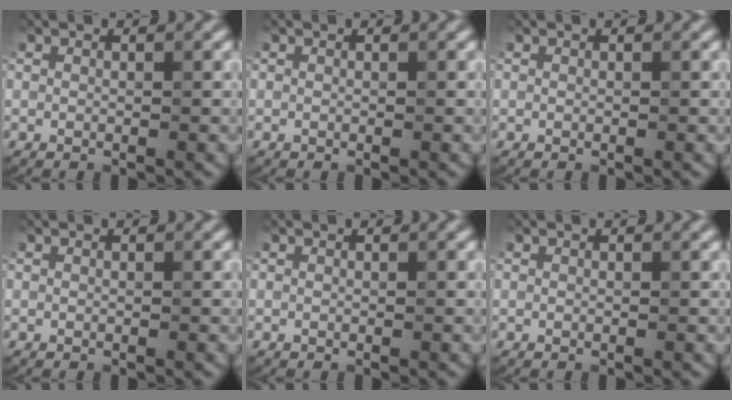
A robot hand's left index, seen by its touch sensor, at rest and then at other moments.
{"total": 0.0}
{"total": 0.0}
{"total": 0.0}
{"total": 0.0}
{"total": 0.0}